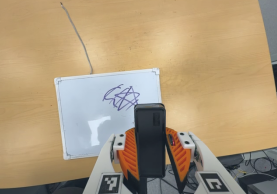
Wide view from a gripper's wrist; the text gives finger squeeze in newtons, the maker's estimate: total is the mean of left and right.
{"total": 7.4, "left": 6.0, "right": 8.8}